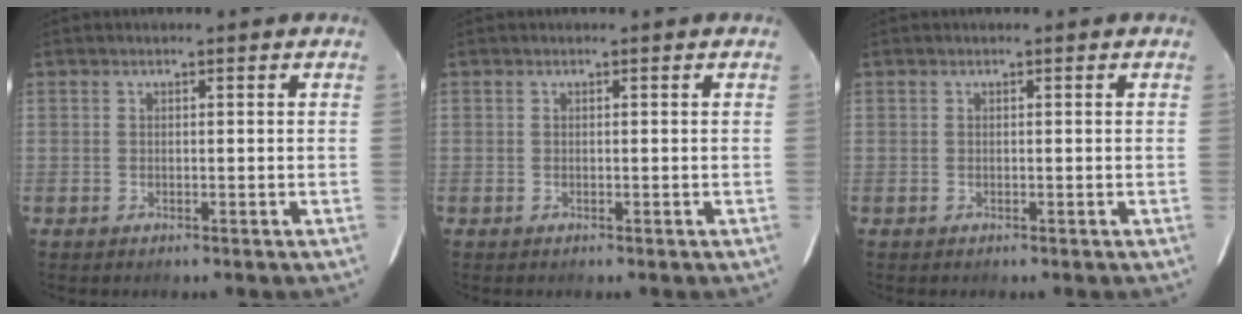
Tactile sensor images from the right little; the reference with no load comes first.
{"total": 0.0}
{"total": 0.0}